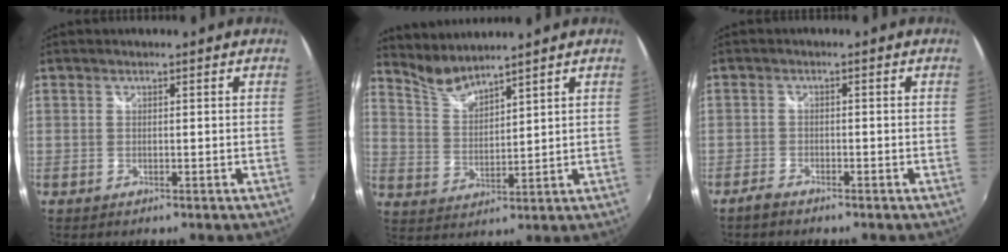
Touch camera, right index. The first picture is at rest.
{"total": 5.5, "force": [5.4, -0.1, 1.3], "torque": [-0.033, -0.011, 0.113]}
{"total": 2.5, "force": [-2.2, 0.7, 0.9], "torque": [-0.030, -0.004, -0.045]}